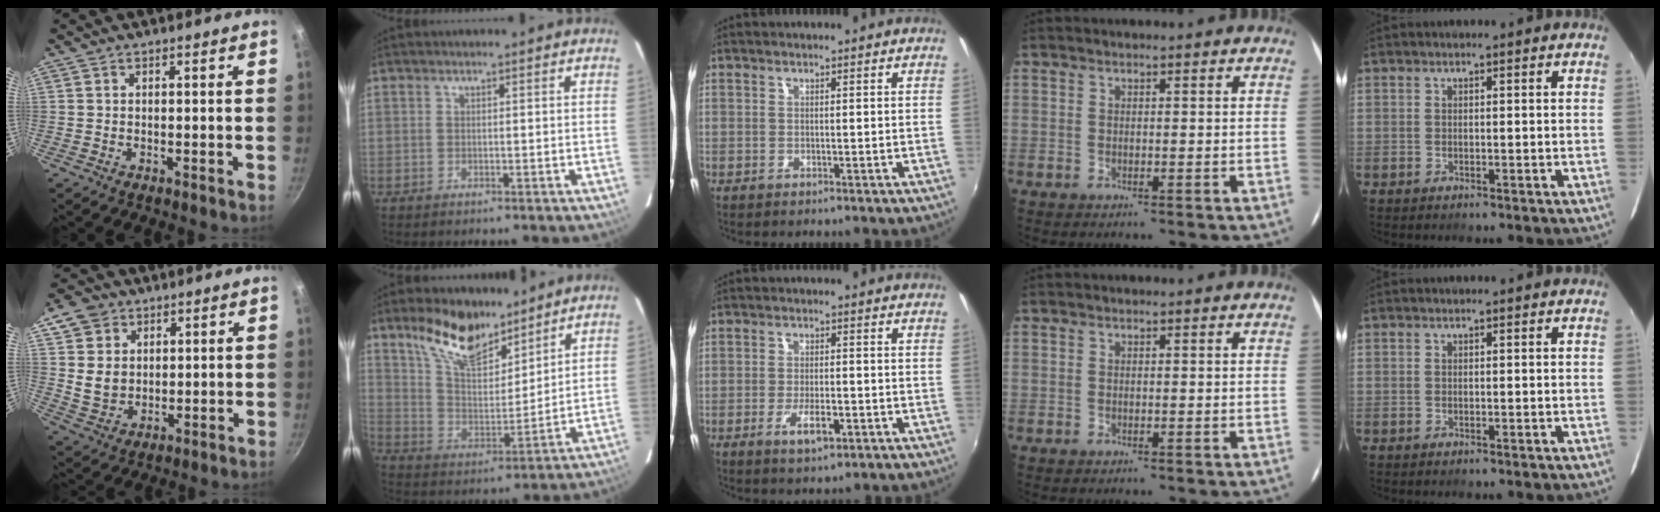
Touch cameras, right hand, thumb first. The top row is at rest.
{"thumb": {"total": 8.5, "force": [3.3, 7.1, 3.3], "torque": [-0.026, -0.015, 0.065]}, "index": {"total": 13.7, "force": [10.2, 5.7, 7.2], "torque": [-0.134, 0.007, 0.191]}, "middle": {"total": 5.2, "force": [-2.4, 1.7, 4.3], "torque": [-0.091, -0.007, -0.039]}}